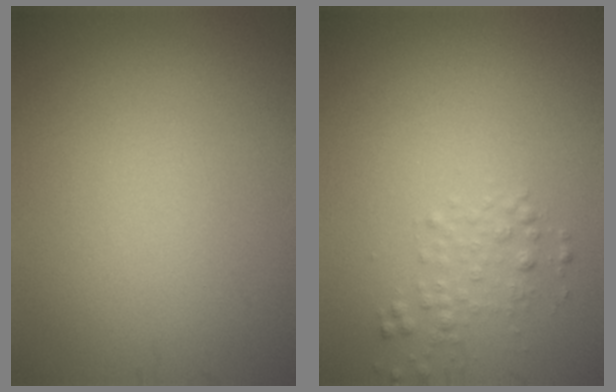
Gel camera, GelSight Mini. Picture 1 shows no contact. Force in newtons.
{"total": 1.6, "press": 1.6, "slide": 0.1}